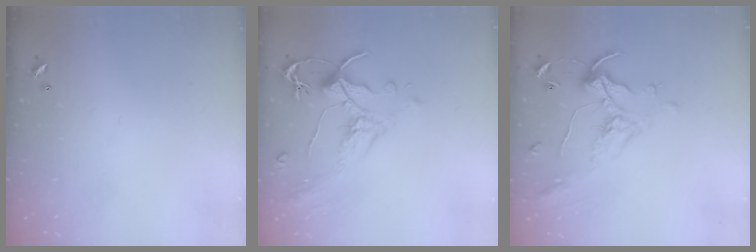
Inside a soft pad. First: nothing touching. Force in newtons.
{"total": 1.6, "press": 1.1, "slide": 1.2}
{"total": 1.1, "press": 0.8, "slide": 0.9}